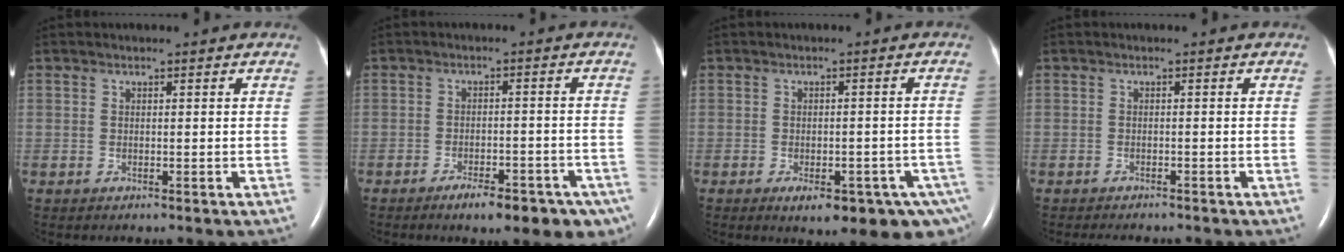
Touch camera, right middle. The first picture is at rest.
{"total": 9.8, "force": [-7.0, 3.5, 5.9], "torque": [-0.058, 0.008, -0.095]}
{"total": 12.6, "force": [-7.7, 5.2, 8.5], "torque": [-0.076, 0.003, -0.092]}
{"total": 4.2, "force": [-3.8, 1.0, 1.5], "torque": [-0.018, -0.006, -0.049]}